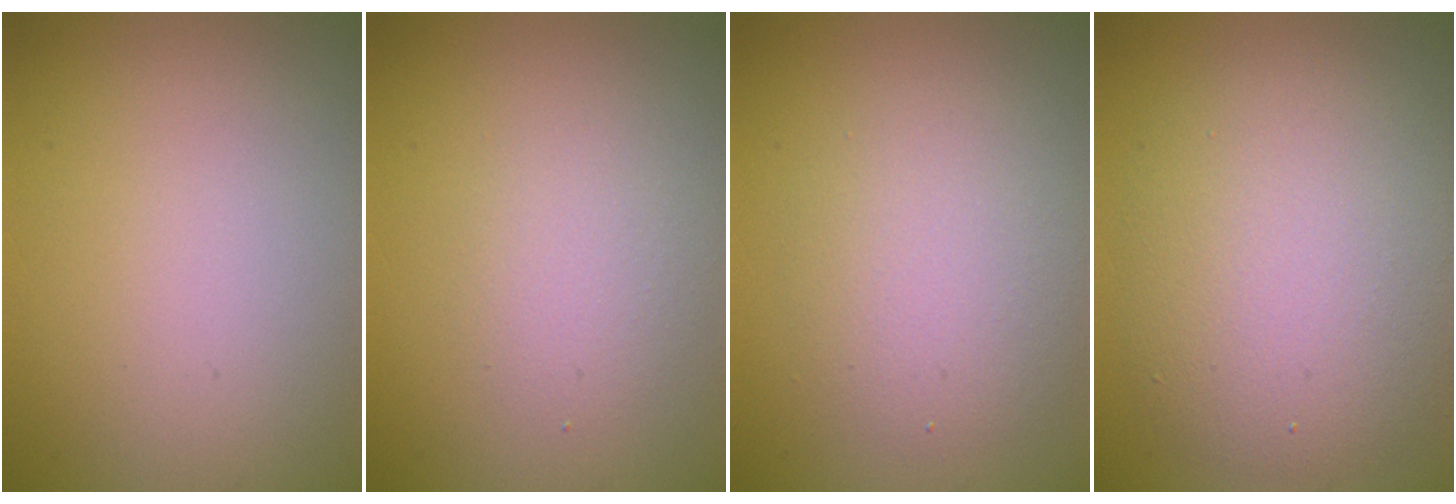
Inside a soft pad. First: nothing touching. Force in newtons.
{"total": 1.9, "press": 1.9, "slide": 0.1}
{"total": 3.8, "press": 3.8, "slide": 0.2}
{"total": 7.7, "press": 7.6, "slide": 0.6}